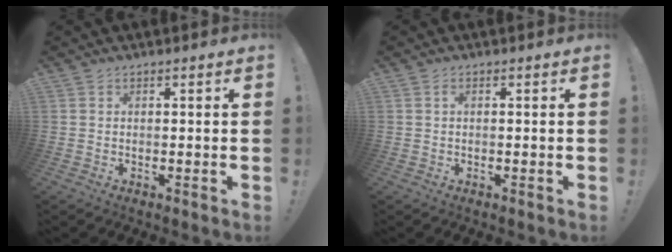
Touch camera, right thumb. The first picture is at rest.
{"total": 0.9, "force": [0.1, 0.2, 0.8], "torque": [-0.019, 0.004, 0.000]}